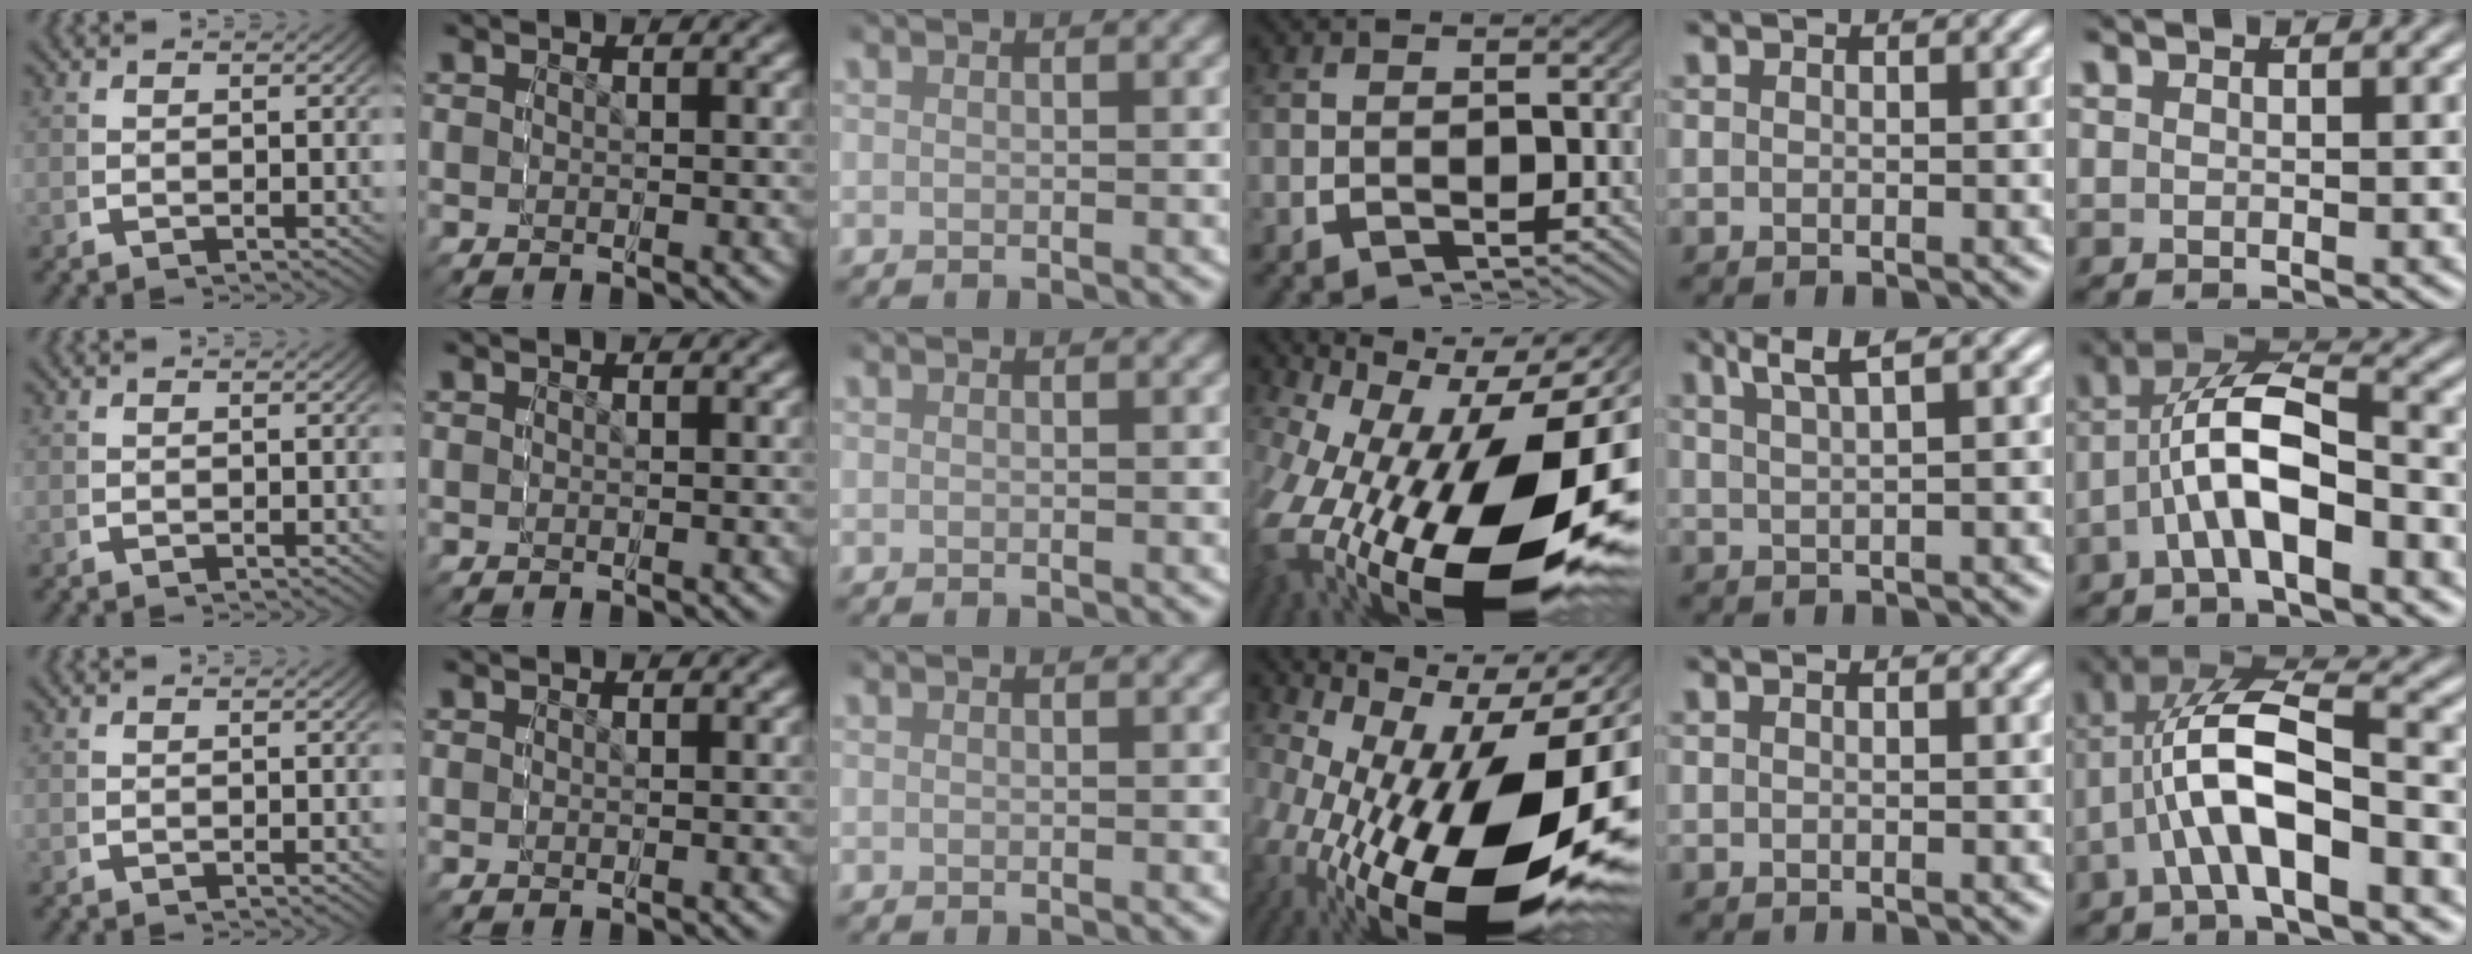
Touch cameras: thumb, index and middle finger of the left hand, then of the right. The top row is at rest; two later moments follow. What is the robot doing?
{"motion": "grasp_and_lifting", "object": "button"}